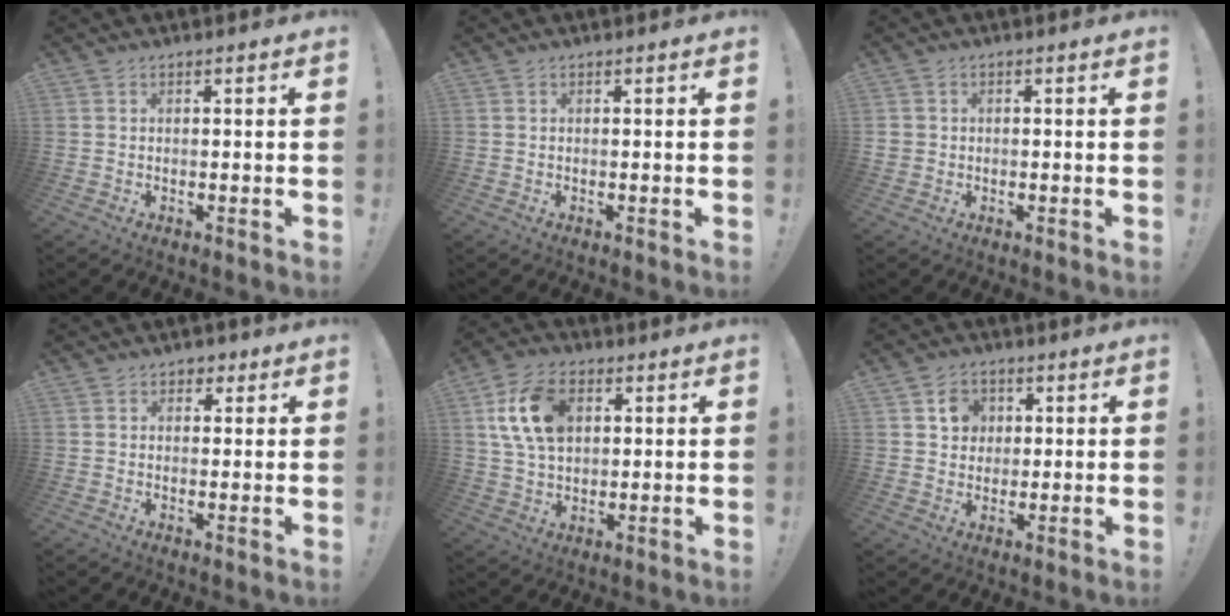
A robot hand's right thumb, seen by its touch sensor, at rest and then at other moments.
{"total": 0.0}
{"total": 1.8, "force": [-0.3, 1.7, 0.5], "torque": [-0.017, 0.009, -0.003]}
{"total": 2.8, "force": [1.1, 2.3, 1.1], "torque": [-0.008, 0.000, 0.017]}
{"total": 15.1, "force": [4.1, 10.1, 10.5], "torque": [-0.188, 0.004, 0.079]}
{"total": 6.7, "force": [2.6, 5.9, 1.8], "torque": [-0.018, -0.010, 0.049]}